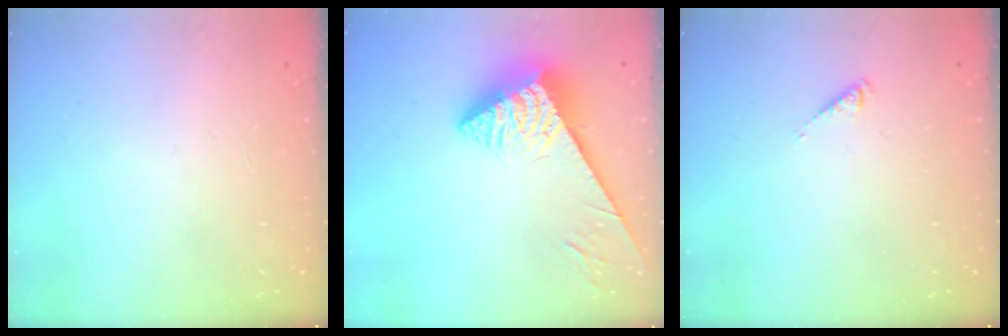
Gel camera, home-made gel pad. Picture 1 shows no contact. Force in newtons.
{"total": 6.3, "press": 6.2, "slide": 1.2}
{"total": 0.8, "press": 0.8, "slide": 0.1}